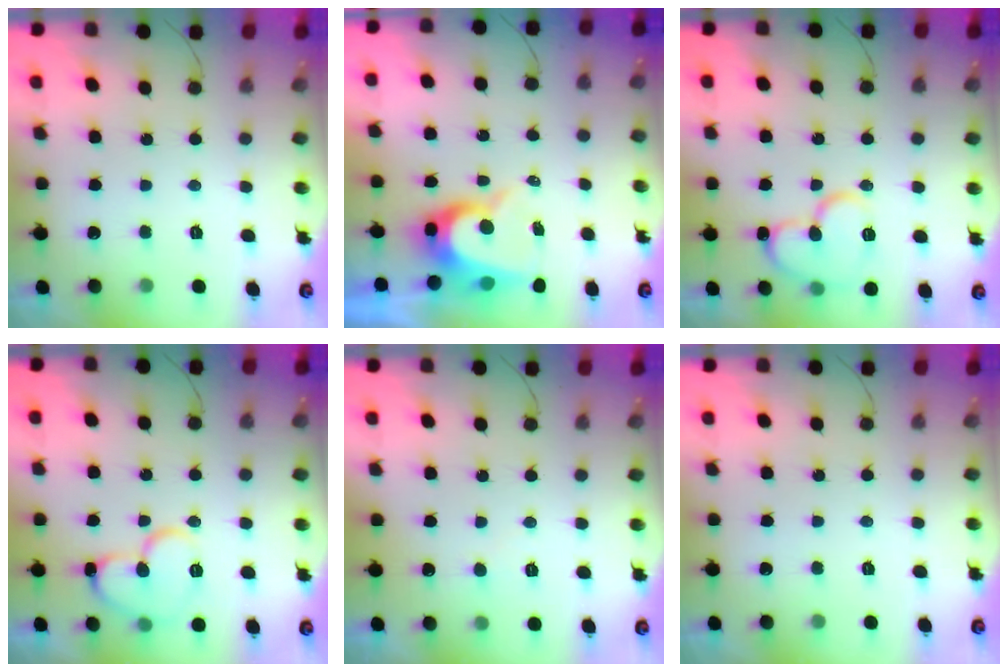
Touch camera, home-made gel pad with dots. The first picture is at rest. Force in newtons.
{"total": 8.9, "press": 8.9, "slide": 0.5}
{"total": 12.5, "press": 12.4, "slide": 1.2}
{"total": 12.5, "press": 12.4, "slide": 1.9}
{"total": 3.8, "press": 3.8, "slide": 0.3}
{"total": 0.0}